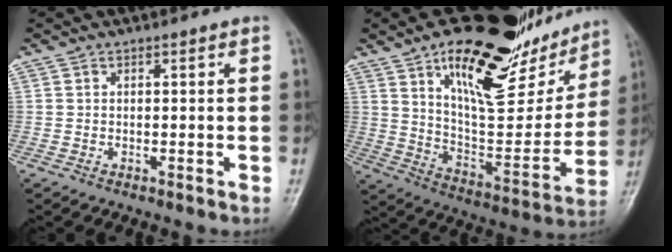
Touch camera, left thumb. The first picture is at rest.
{"total": 27.8, "force": [16.2, 11.5, 19.5], "torque": [-0.237, -0.047, 0.255]}